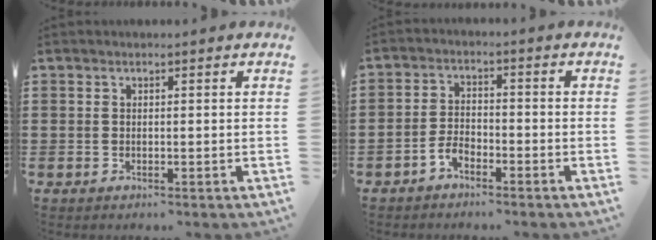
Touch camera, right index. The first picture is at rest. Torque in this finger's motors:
{"motor_torque": [0.65, 0.59, 0.09, 0.08]}